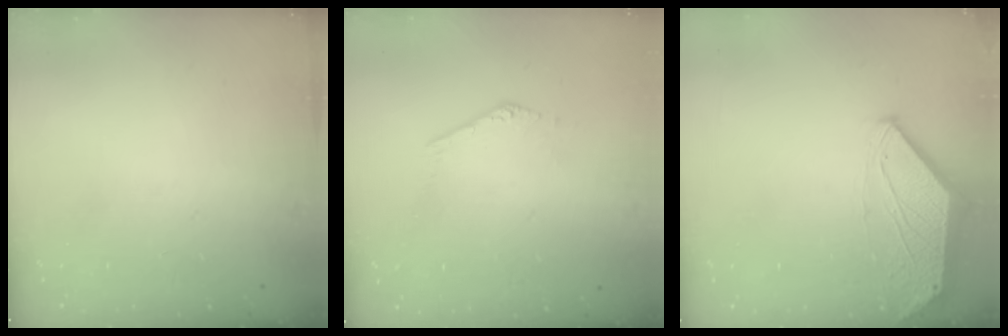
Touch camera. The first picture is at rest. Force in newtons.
{"total": 0.0}
{"total": 0.0}